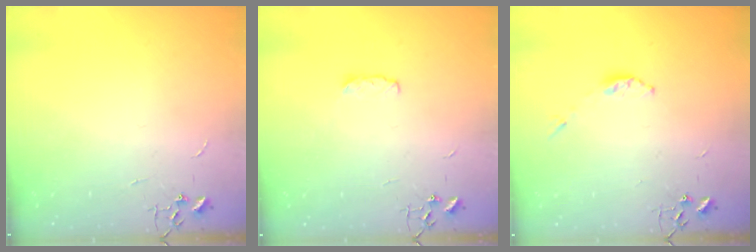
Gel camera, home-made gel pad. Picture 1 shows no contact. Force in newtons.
{"total": 4.3, "press": 4.3, "slide": 0.7}
{"total": 3.4, "press": 3.4, "slide": 0.4}